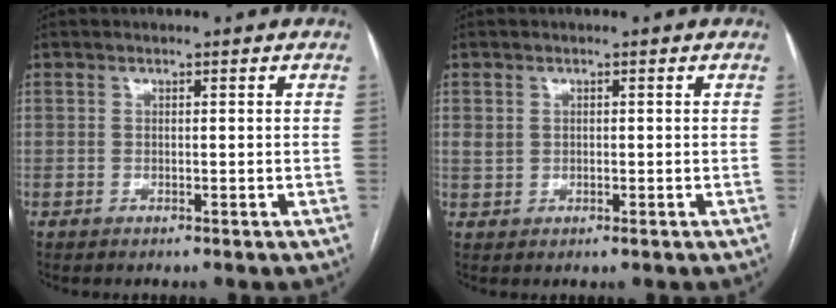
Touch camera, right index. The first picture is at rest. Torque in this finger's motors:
{"motor_torque": [-0.01, -0.04, 0.00, 0.01]}